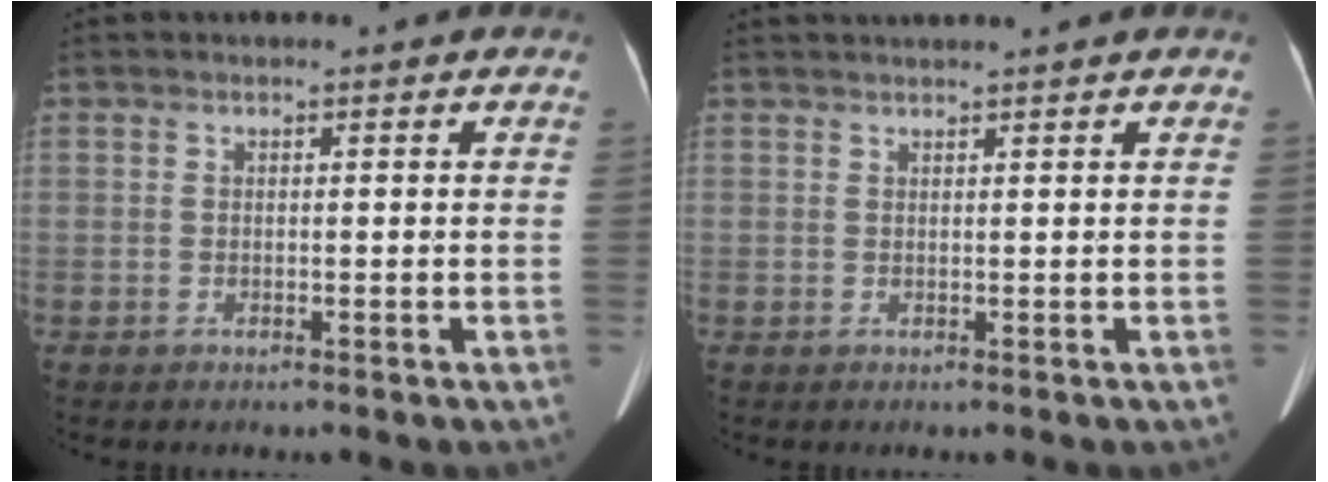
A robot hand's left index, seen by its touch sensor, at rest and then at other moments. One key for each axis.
{"total": 3.8, "fx": 3.4, "fy": -0.8, "fz": 1.5, "tx": -0.015, "ty": 0.026, "tz": 0.051}